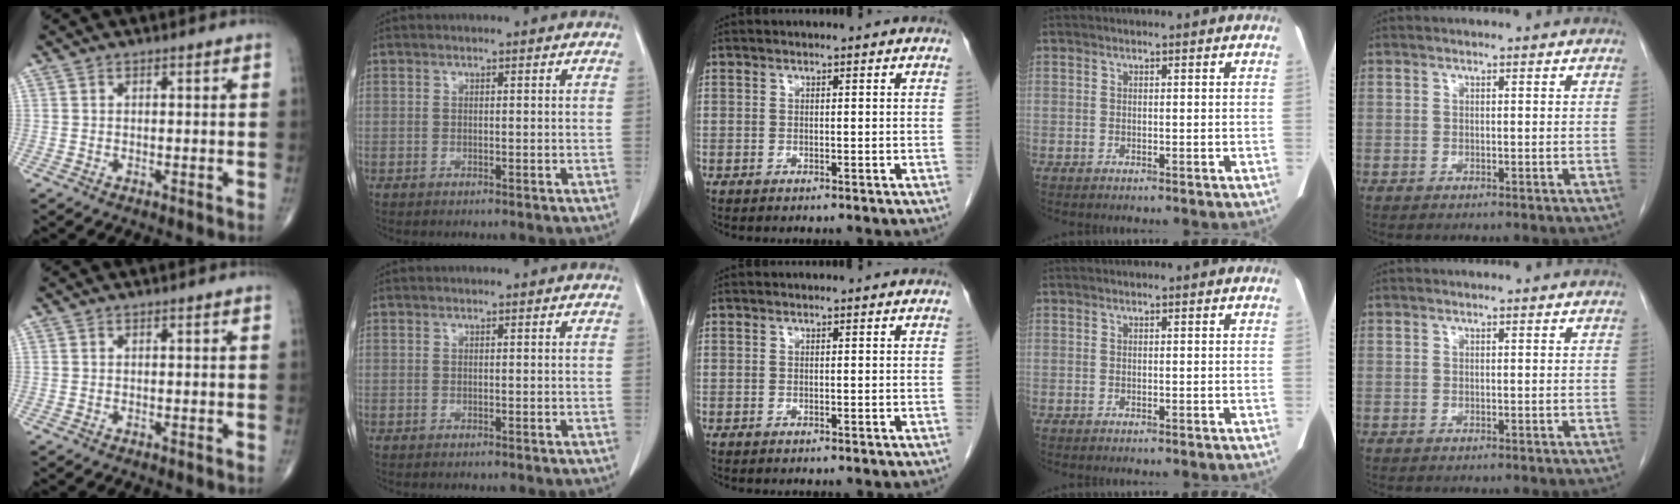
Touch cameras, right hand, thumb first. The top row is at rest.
{}